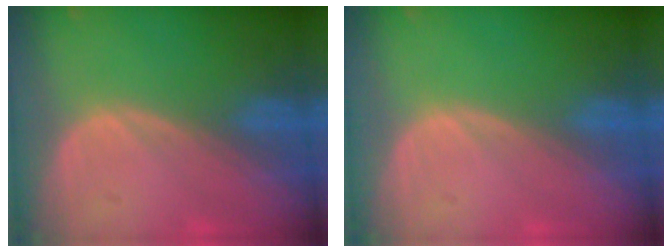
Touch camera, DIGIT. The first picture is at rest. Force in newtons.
{"total": 0.0}